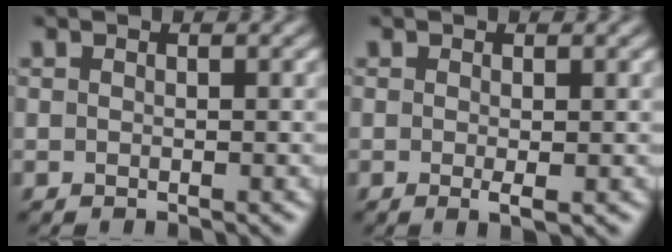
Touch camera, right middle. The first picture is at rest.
{"total": 1.1, "force": [-0.2, 0.1, 1.1], "torque": [-0.020, -0.006, -0.003]}